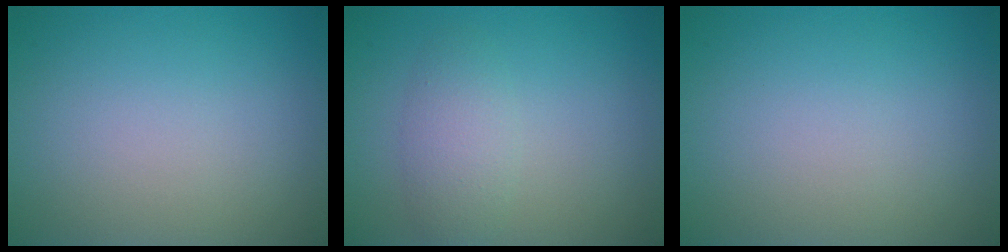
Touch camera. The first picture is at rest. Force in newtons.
{"total": 2.5, "press": 2.5, "slide": 0.1}
{"total": 0.0}